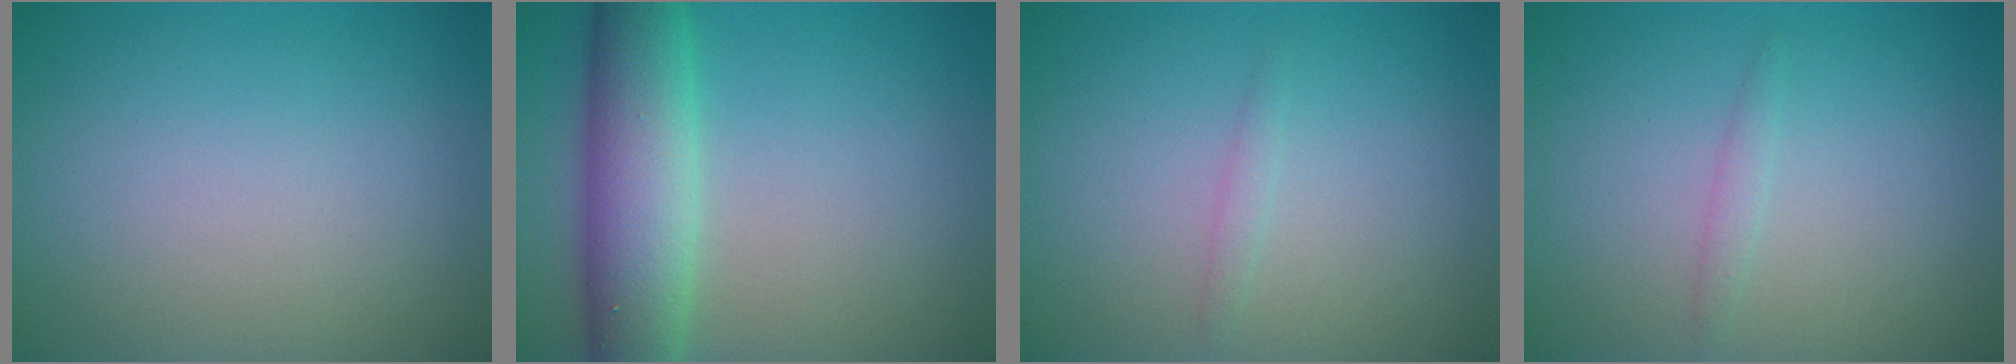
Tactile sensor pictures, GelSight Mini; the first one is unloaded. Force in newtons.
{"total": 7.2, "press": 7.2, "slide": 0.4}
{"total": 0.8, "press": 0.8, "slide": 0.0}
{"total": 0.9, "press": 0.9, "slide": 0.1}